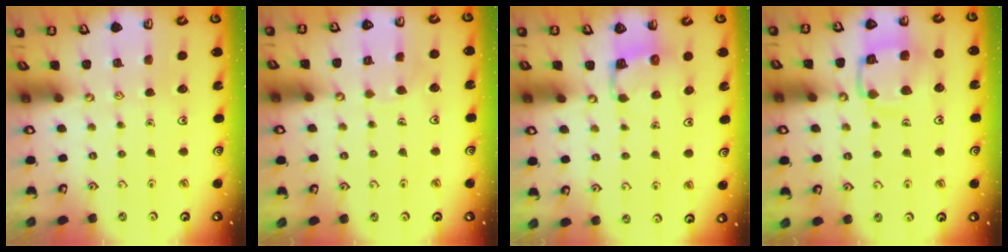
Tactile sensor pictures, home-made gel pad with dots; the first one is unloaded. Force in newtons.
{"total": 4.4, "press": 4.4, "slide": 0.3}
{"total": 3.4, "press": 3.3, "slide": 0.5}
{"total": 12.0, "press": 12.0, "slide": 1.2}